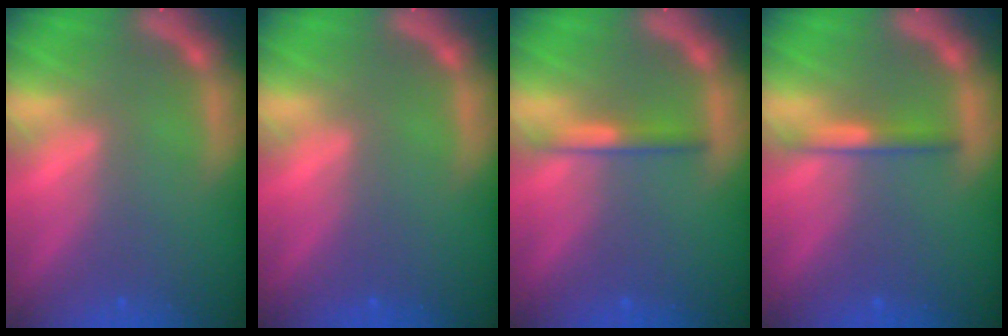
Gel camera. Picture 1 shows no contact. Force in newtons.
{"total": 0.0}
{"total": 2.0}
{"total": 2.0}